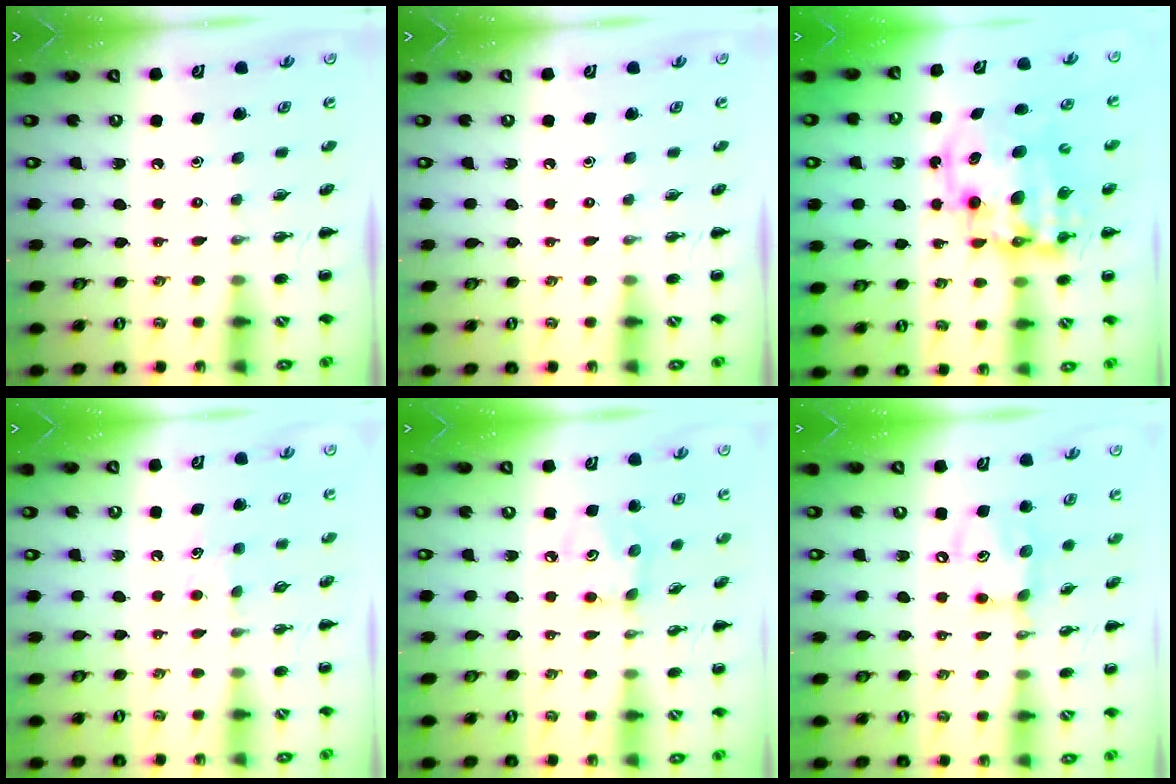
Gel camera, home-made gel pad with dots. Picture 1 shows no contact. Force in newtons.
{"total": 0.0}
{"total": 13.5, "press": 13.1, "slide": 3.4}
{"total": 4.9, "press": 4.7, "slide": 1.4}
{"total": 4.9, "press": 4.9, "slide": 0.6}
{"total": 9.6, "press": 9.4, "slide": 1.6}